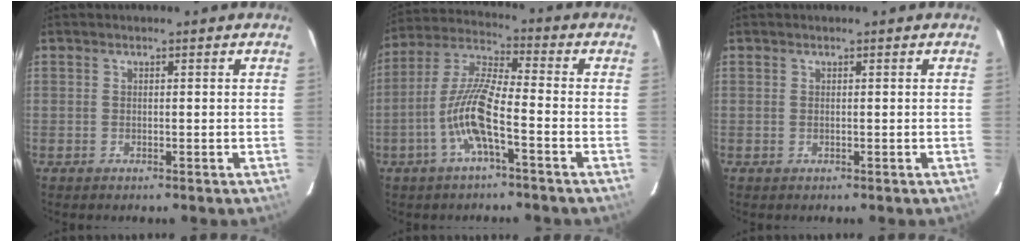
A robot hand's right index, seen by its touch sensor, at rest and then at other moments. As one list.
[{"total": 10.2, "force": [-4.2, 1.4, 9.2], "torque": [-0.201, 0.004, -0.084]}, {"total": 0.0}]